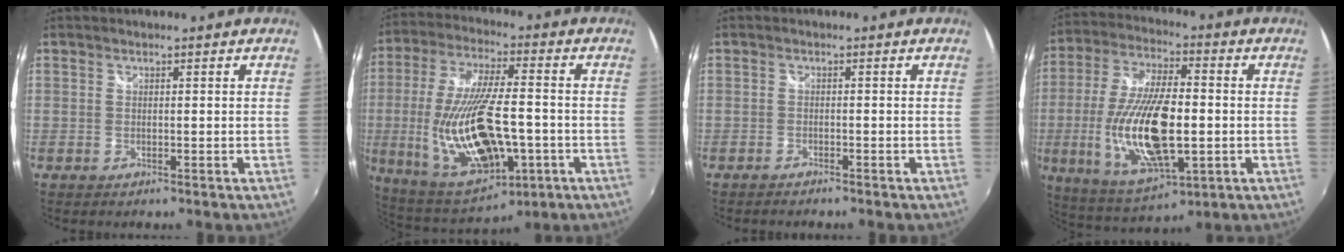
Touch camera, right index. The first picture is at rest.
{"total": 23.0, "force": [-5.2, 9.4, 20.3], "torque": [-0.419, -0.039, -0.065]}
{"total": 1.5, "force": [-1.4, 0.2, 0.4], "torque": [-0.018, -0.004, -0.026]}
{"total": 20.1, "force": [-2.9, 8.0, 18.3], "torque": [-0.368, -0.018, -0.041]}